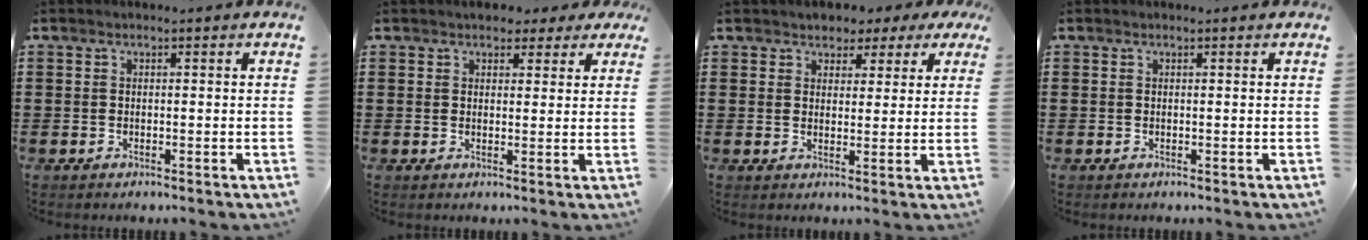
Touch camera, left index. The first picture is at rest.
{"total": 3.0, "force": [2.4, 1.6, 0.9], "torque": [-0.018, 0.005, 0.042]}
{"total": 3.2, "force": [2.4, 2.1, 0.6], "torque": [-0.027, 0.005, 0.042]}
{"total": 0.0}